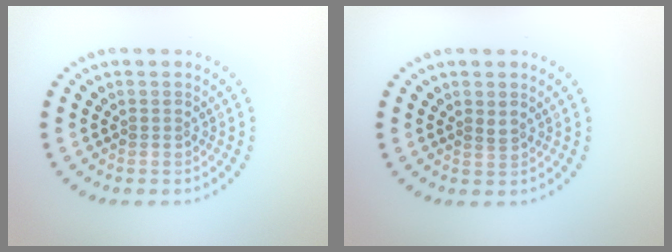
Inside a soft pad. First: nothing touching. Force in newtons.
{"total": 0.8, "press": 0.6, "slide": 0.6}